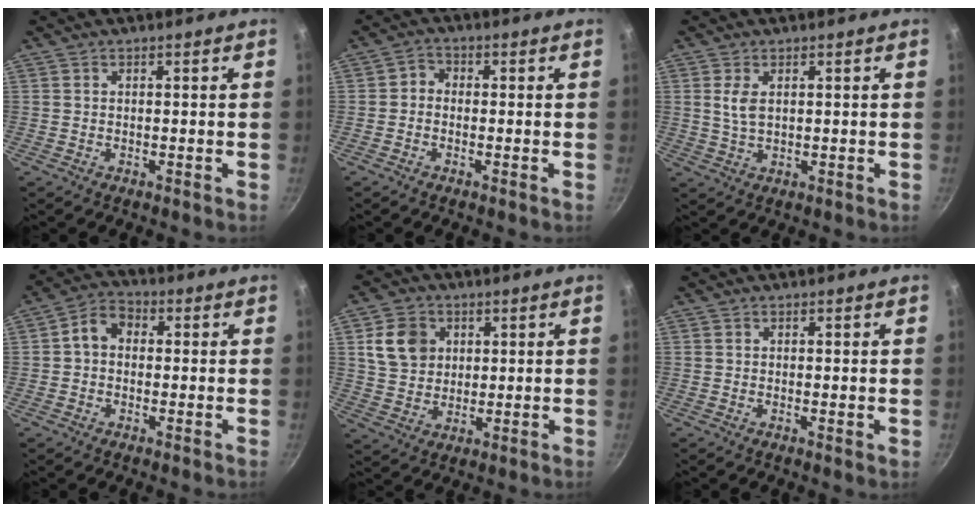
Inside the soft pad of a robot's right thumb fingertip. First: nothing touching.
{"total": 2.4, "force": [-0.6, 2.0, 1.1], "torque": [-0.013, 0.012, -0.022]}
{"total": 3.7, "force": [1.0, 2.0, 2.9], "torque": [-0.055, -0.006, 0.022]}
{"total": 5.7, "force": [0.3, 4.5, 3.5], "torque": [-0.043, 0.016, -0.010]}
{"total": 9.0, "force": [2.7, 7.5, 4.3], "torque": [-0.054, -0.001, 0.048]}
{"total": 0.7, "force": [0.1, 0.1, 0.7], "torque": [-0.011, -0.002, -0.001]}